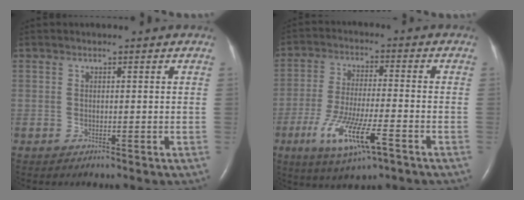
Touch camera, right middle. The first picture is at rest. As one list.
[{"total": 11.4, "force": [-5.4, 1.7, 9.9], "torque": [-0.192, -0.022, -0.092]}]